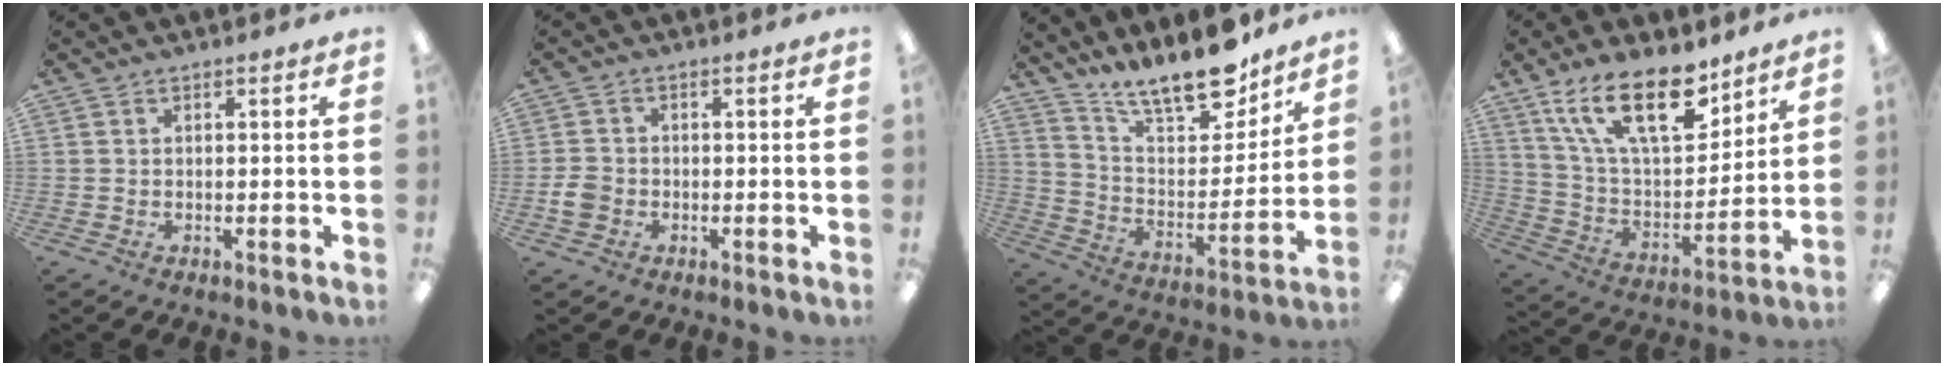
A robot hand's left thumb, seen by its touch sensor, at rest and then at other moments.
{"total": 3.7, "force": [-1.1, 3.0, 1.8], "torque": [-0.036, 0.005, -0.021]}
{"total": 16.9, "force": [14.2, 5.0, 7.6], "torque": [-0.135, -0.101, 0.248]}
{"total": 20.8, "force": [13.1, 9.0, 13.4], "torque": [-0.241, -0.064, 0.226]}